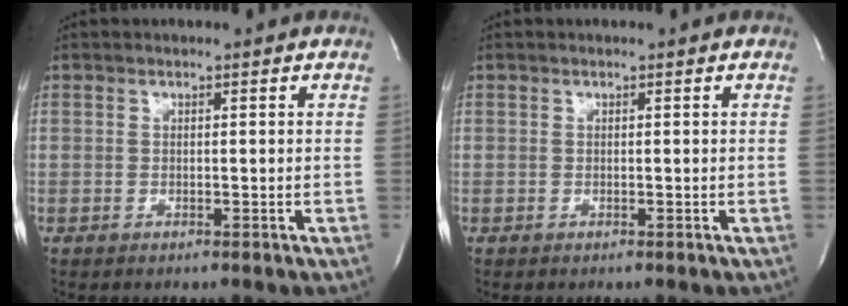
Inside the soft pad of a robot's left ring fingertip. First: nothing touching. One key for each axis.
{"total": 0.0}